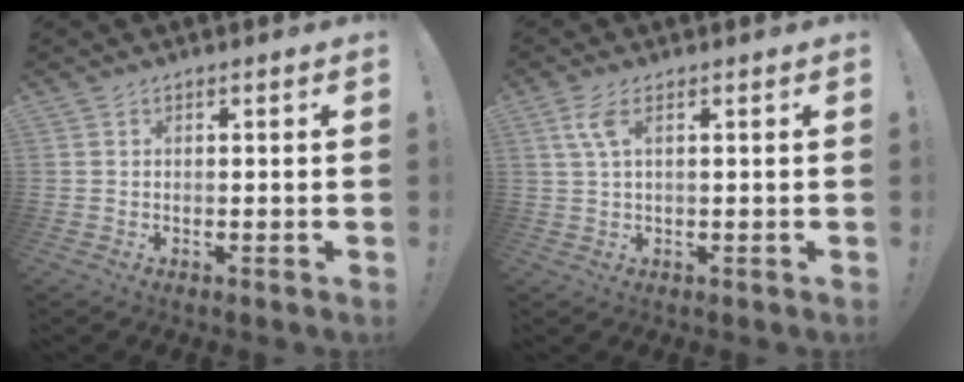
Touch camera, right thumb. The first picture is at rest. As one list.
[{"total": 4.5, "force": [1.6, 1.5, 3.9], "torque": [-0.070, -0.001, 0.028]}]